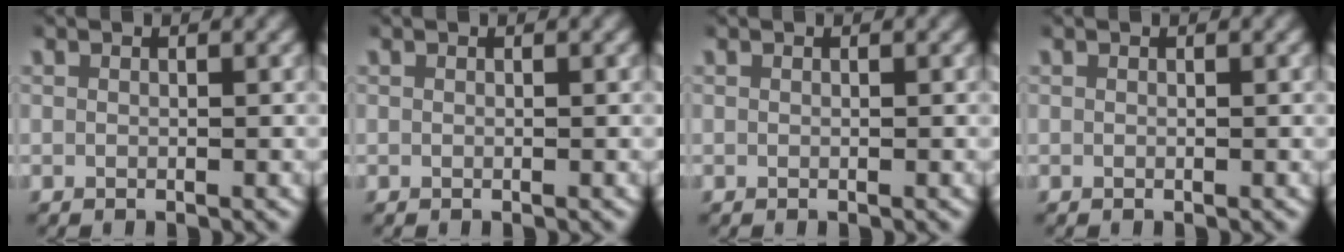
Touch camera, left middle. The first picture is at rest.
{"total": 0.0}
{"total": 0.0}
{"total": 0.0}